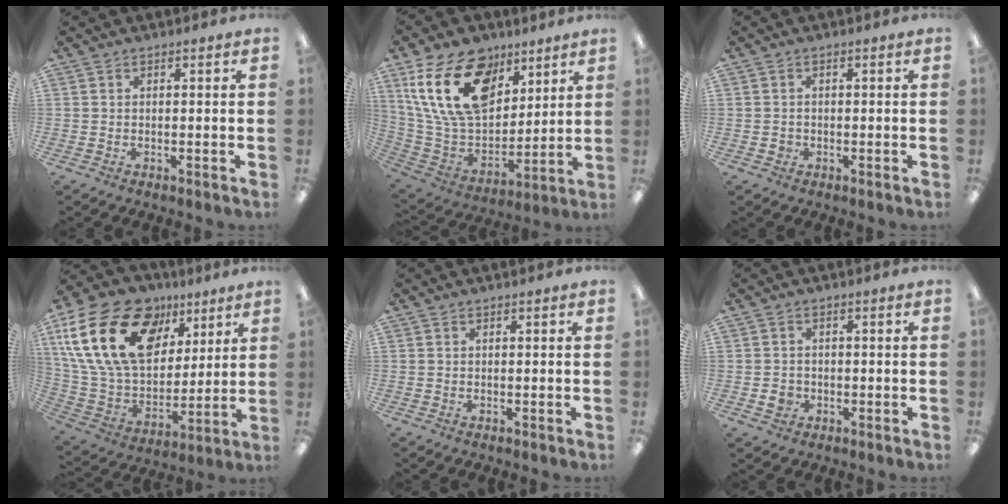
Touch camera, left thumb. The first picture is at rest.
{"total": 22.3, "force": [10.6, 14.2, 13.5], "torque": [-0.274, -0.038, 0.193]}
{"total": 1.2, "force": [-0.4, 1.1, 0.3], "torque": [-0.006, 0.003, -0.010]}
{"total": 25.9, "force": [11.2, 16.8, 16.3], "torque": [-0.334, -0.040, 0.201]}
{"total": 0.0}
{"total": 2.8, "force": [-0.9, 2.5, 1.0], "torque": [-0.015, 0.003, -0.015]}